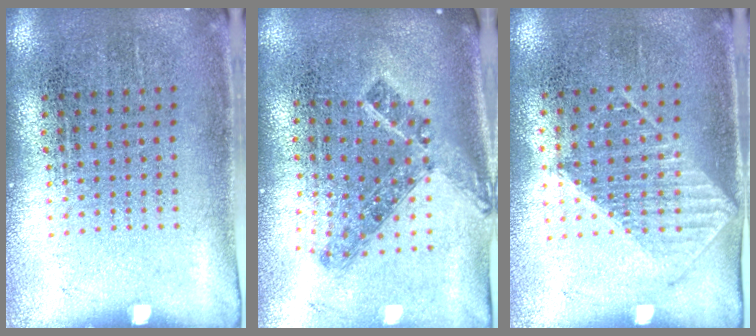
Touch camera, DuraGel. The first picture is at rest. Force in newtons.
{"total": 1.2, "press": 1.0, "slide": 0.8}
{"total": 1.0, "press": 0.9, "slide": 0.3}